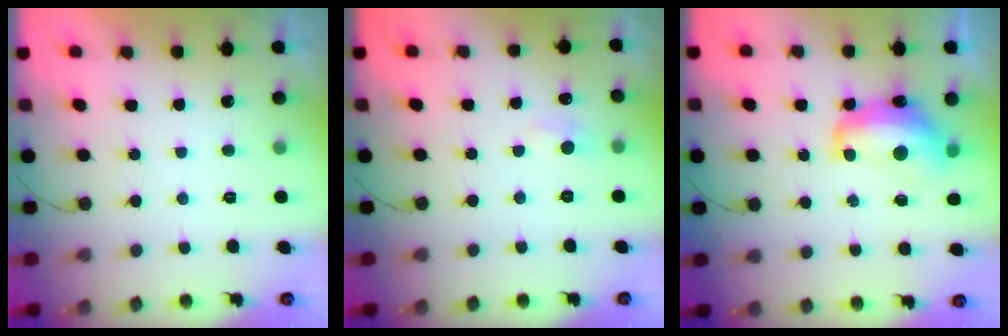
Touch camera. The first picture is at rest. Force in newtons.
{"total": 5.0, "press": 5.0, "slide": 0.6}
{"total": 12.7, "press": 12.6, "slide": 1.2}